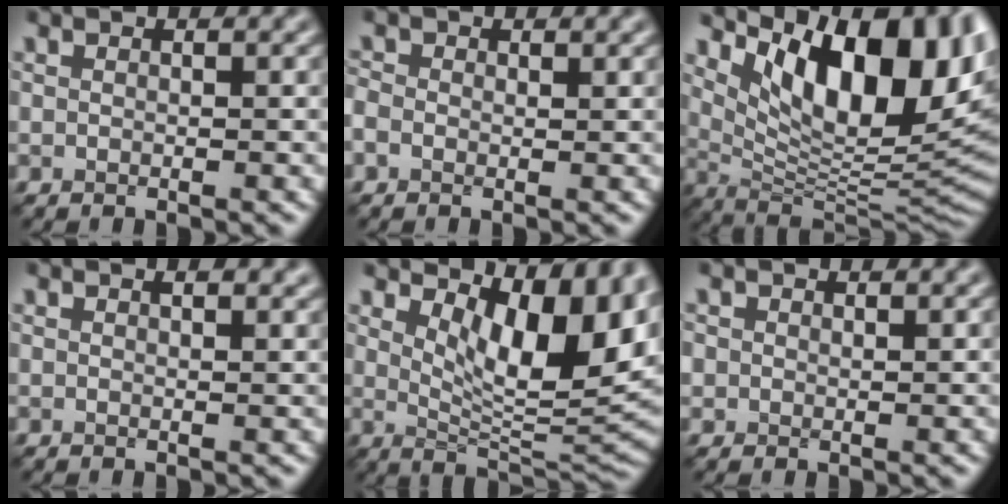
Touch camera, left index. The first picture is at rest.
{"total": 1.2, "force": [0.0, 1.0, 0.7], "torque": [-0.010, 0.001, -0.006]}
{"total": 14.1, "force": [5.5, 6.0, 11.6], "torque": [-0.153, -0.004, 0.095]}
{"total": 1.2, "force": [0.8, 0.3, 0.8], "torque": [-0.010, 0.001, 0.014]}
{"total": 10.2, "force": [3.9, 4.2, 8.4], "torque": [-0.127, -0.012, 0.070]}
{"total": 1.1, "force": [0.6, 0.9, 0.3], "torque": [-0.004, -0.001, 0.010]}